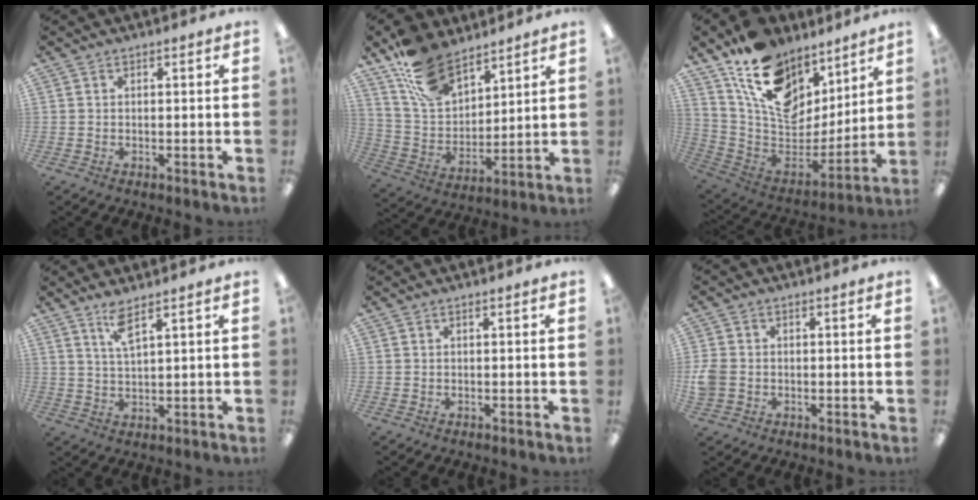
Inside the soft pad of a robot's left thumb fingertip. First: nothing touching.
{"total": 15.6, "force": [11.1, 8.4, 7.0], "torque": [-0.142, -0.049, 0.215]}
{"total": 16.5, "force": [10.7, 10.1, 7.6], "torque": [-0.144, -0.080, 0.198]}
{"total": 5.2, "force": [3.8, 0.7, 3.4], "torque": [-0.077, -0.008, 0.066]}
{"total": 0.0}
{"total": 4.5, "force": [-0.7, 3.8, 2.3], "torque": [-0.052, 0.005, -0.011]}